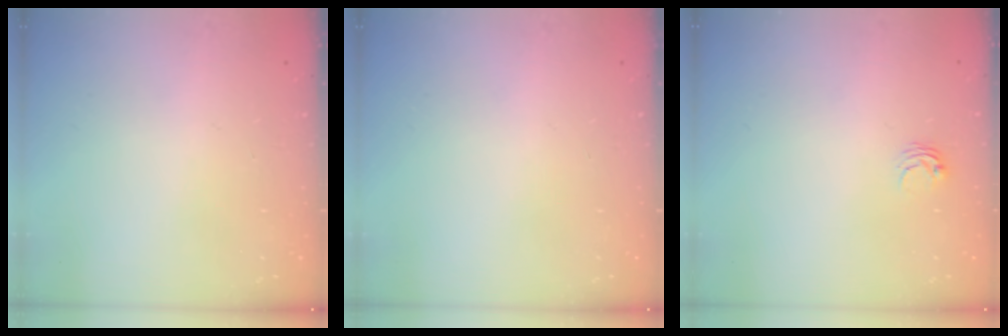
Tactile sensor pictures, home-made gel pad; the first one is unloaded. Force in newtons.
{"total": 0.0}
{"total": 3.4, "press": 3.4, "slide": 0.2}